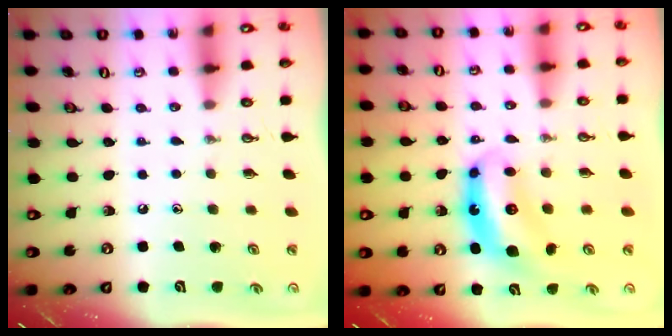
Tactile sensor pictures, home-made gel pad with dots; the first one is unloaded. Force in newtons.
{"total": 7.5, "press": 7.4, "slide": 0.7}